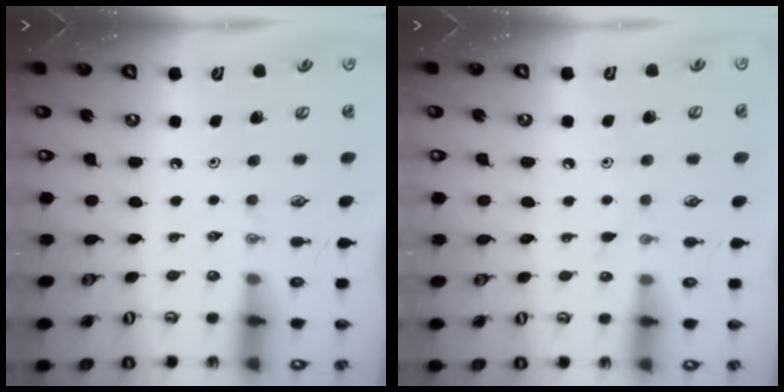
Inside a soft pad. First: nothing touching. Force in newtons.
{"total": 5.5, "press": 5.4, "slide": 0.6}